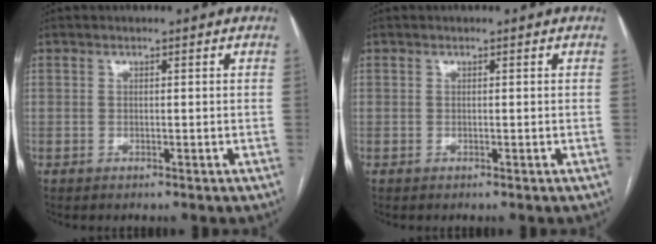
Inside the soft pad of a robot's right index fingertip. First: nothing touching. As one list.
[{"total": 0.0}]